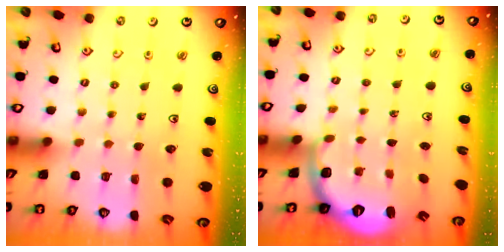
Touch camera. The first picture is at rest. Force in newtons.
{"total": 2.8, "press": 1.7, "slide": 2.1}